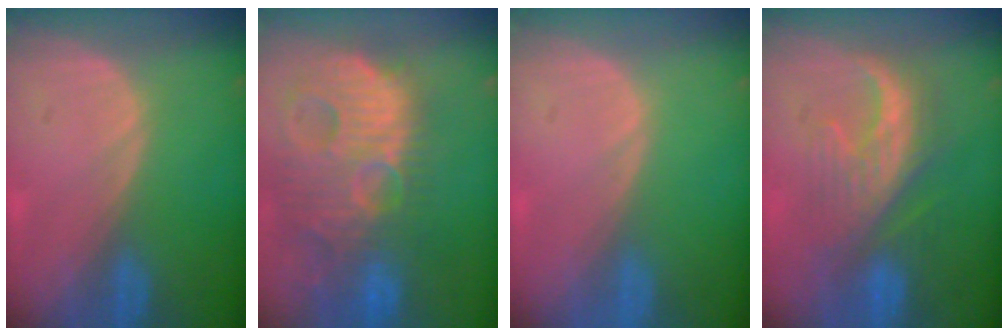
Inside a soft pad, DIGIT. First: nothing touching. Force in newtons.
{"total": 14.8, "press": 12.8, "slide": 7.4}
{"total": 0.0}
{"total": 8.5, "press": 8.3, "slide": 1.6}